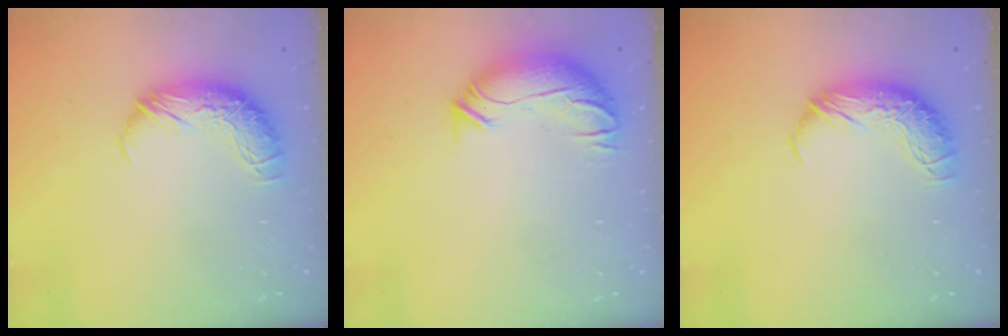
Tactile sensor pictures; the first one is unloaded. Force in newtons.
{"total": 3.4, "press": 2.2, "slide": 2.6}
{"total": 0.0}